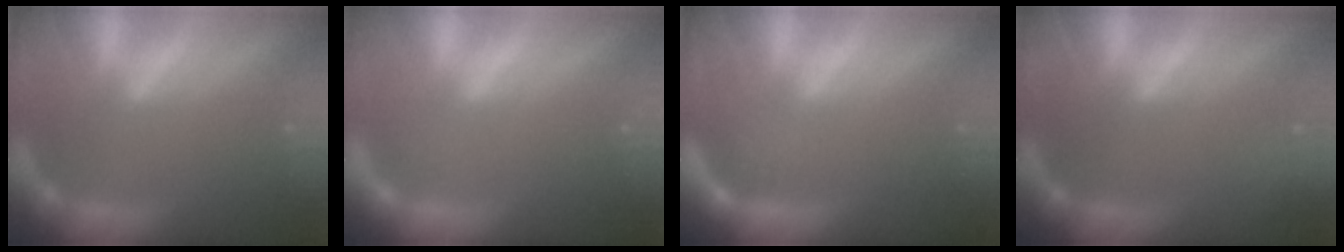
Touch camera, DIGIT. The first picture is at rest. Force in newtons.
{"total": 1.0}
{"total": 2.5}
{"total": 1.9}